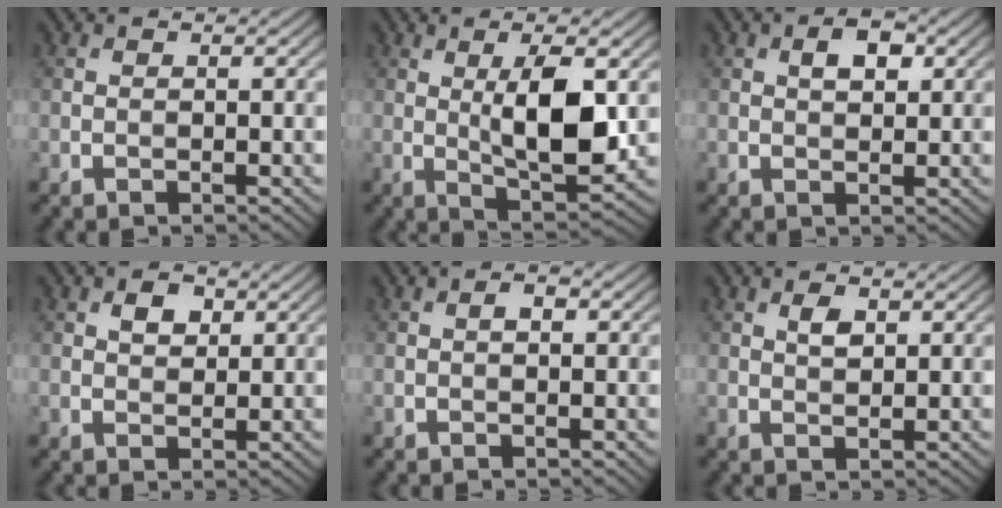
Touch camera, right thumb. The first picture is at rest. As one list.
[{"total": 8.1, "force": [1.0, 2.6, 7.6], "torque": [-0.131, -0.003, 0.021]}, {"total": 2.8, "force": [0.9, 1.5, 2.2], "torque": [-0.035, 0.004, 0.013]}, {"total": 2.4, "force": [1.0, 1.6, 1.4], "torque": [-0.027, 0.002, 0.017]}, {"total": 1.0, "force": [0.0, 0.6, 0.8], "torque": [-0.013, 0.004, -0.002]}, {"total": 1.8, "force": [0.8, 1.0, 1.3], "torque": [-0.026, -0.001, 0.015]}]